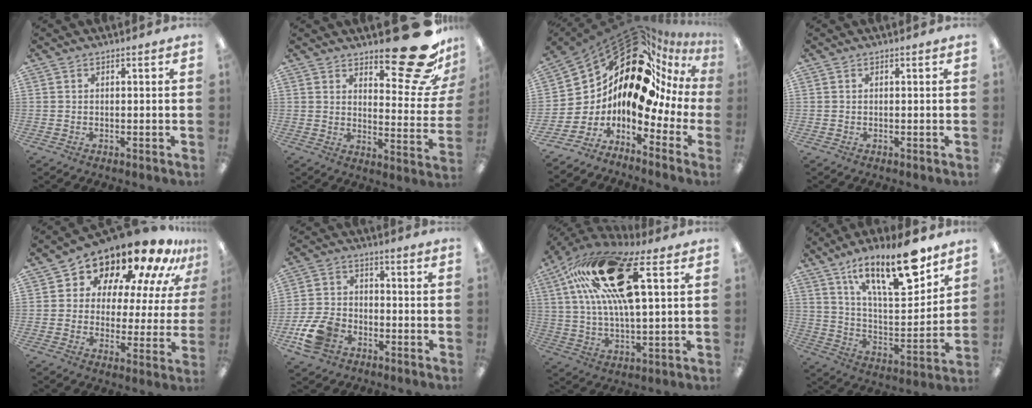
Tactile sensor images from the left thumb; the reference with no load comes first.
{"total": 20.1, "force": [14.2, 7.1, 12.3], "torque": [-0.146, -0.101, 0.234]}
{"total": 17.2, "force": [10.6, 9.1, 10.0], "torque": [-0.172, -0.125, 0.177]}
{"total": 0.0}
{"total": 15.5, "force": [13.1, 5.5, 6.1], "torque": [-0.108, -0.116, 0.217]}
{"total": 10.1, "force": [-4.9, 6.9, 5.5], "torque": [-0.122, 0.026, -0.089]}
{"total": 24.8, "force": [11.1, 9.7, 20.0], "torque": [-0.360, -0.018, 0.179]}
{"total": 21.6, "force": [14.2, 6.9, 14.8], "torque": [-0.234, -0.078, 0.233]}